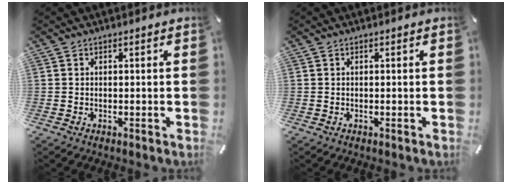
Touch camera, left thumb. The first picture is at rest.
{"total": 0.0}